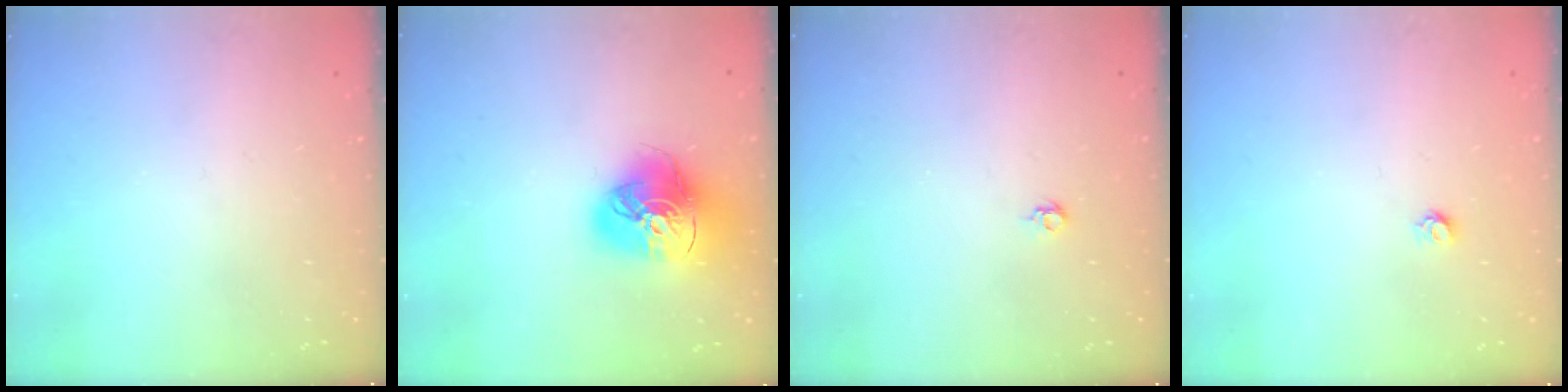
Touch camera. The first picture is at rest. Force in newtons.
{"total": 17.6, "press": 17.5, "slide": 1.7}
{"total": 3.7, "press": 3.6, "slide": 0.7}
{"total": 3.5, "press": 3.4, "slide": 0.4}